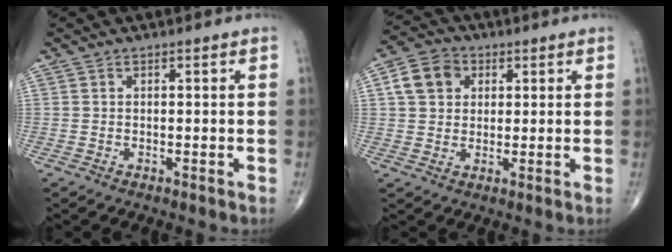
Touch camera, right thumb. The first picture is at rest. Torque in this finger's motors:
{"motor_torque": [1.10, 0.88, 0.46, 0.25, 0.03]}